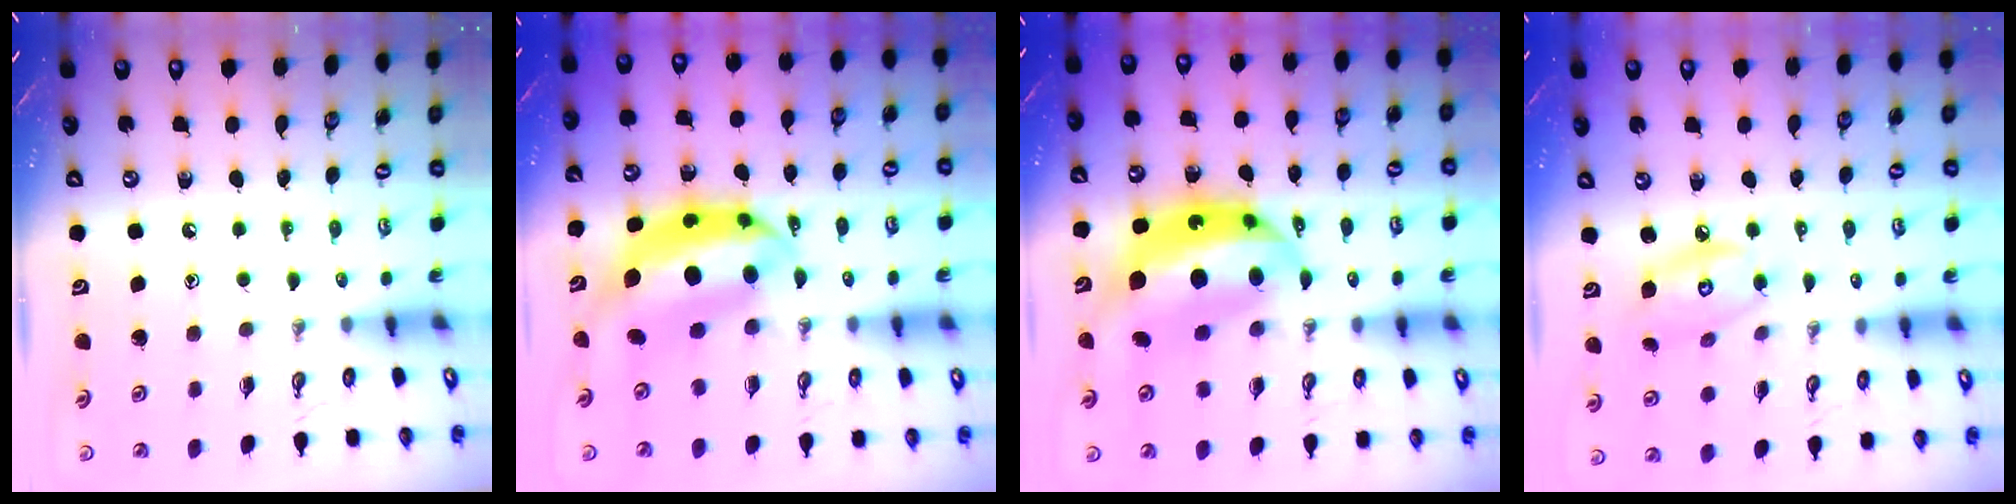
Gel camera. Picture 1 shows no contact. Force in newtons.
{"total": 10.4, "press": 10.4, "slide": 1.0}
{"total": 16.3, "press": 16.3, "slide": 1.6}
{"total": 8.4, "press": 8.4, "slide": 0.5}